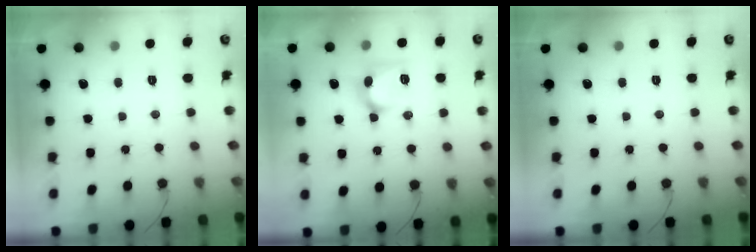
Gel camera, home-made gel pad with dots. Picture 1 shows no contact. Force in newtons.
{"total": 10.3, "press": 10.2, "slide": 0.7}
{"total": 0.0}